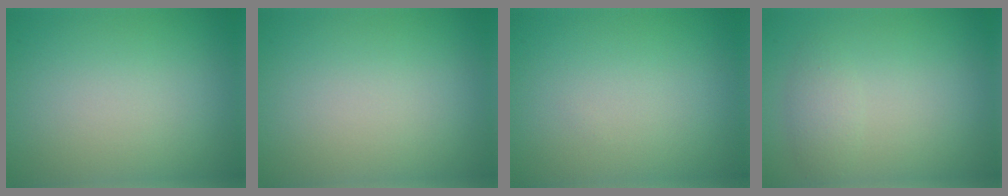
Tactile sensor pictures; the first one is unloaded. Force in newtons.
{"total": 0.0}
{"total": 0.0}
{"total": 1.6, "press": 1.6, "slide": 0.1}